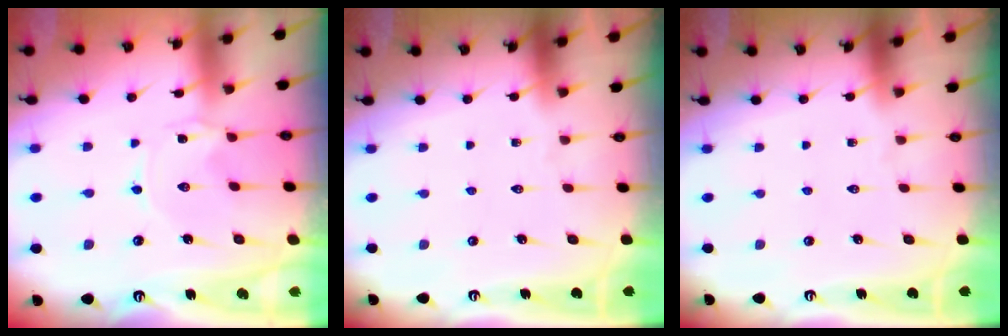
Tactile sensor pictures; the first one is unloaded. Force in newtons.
{"total": 0.0}
{"total": 0.0}